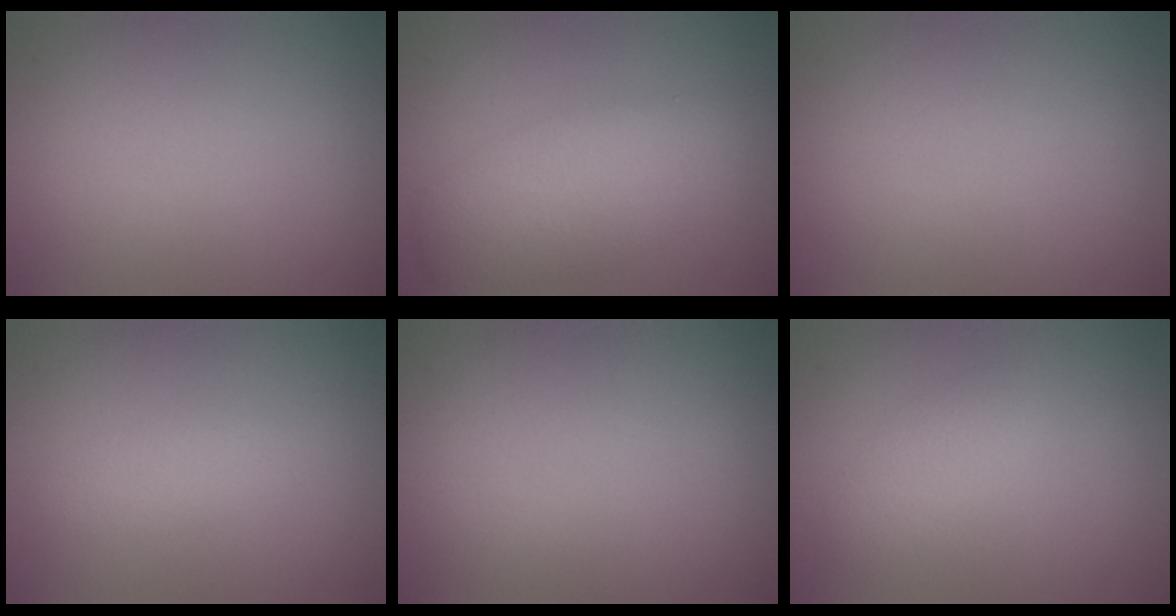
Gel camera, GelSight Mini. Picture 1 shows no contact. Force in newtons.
{"total": 5.8, "press": 5.8, "slide": 0.2}
{"total": 0.0}
{"total": 1.4, "press": 1.4, "slide": 0.1}
{"total": 0.0}
{"total": 1.9, "press": 1.9, "slide": 0.0}